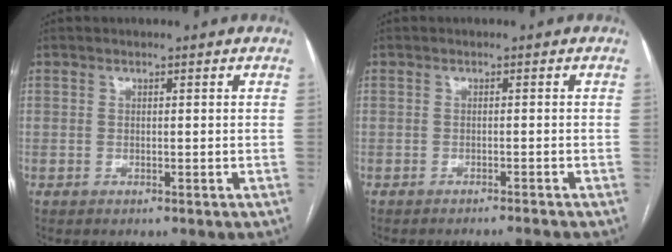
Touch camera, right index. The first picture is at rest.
{"total": 2.2, "force": [-2.0, -1.0, 0.1], "torque": [0.004, -0.005, -0.028]}